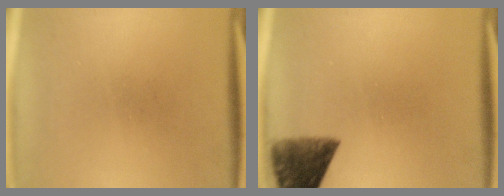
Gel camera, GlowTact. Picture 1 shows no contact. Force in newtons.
{"total": 8.4}